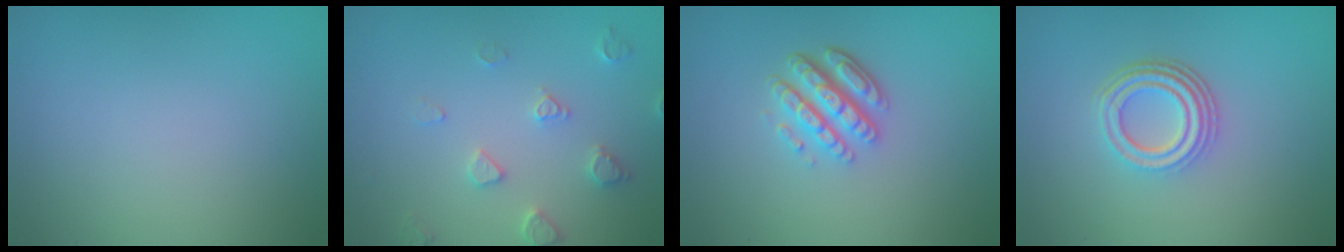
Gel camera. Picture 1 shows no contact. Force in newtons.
{"total": 2.5, "press": 2.4, "slide": 0.5}
{"total": 4.4, "press": 3.3, "slide": 2.9}
{"total": 4.3, "press": 3.2, "slide": 2.9}